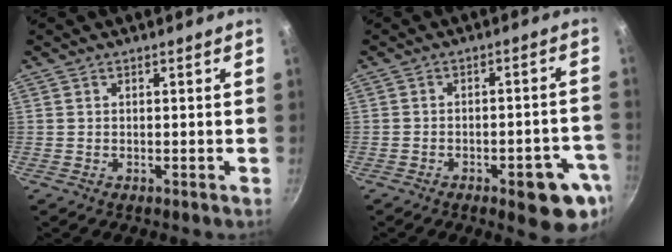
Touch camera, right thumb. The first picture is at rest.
{"total": 10.3, "force": [-4.8, 3.8, 8.4], "torque": [-0.070, 0.025, -0.056]}